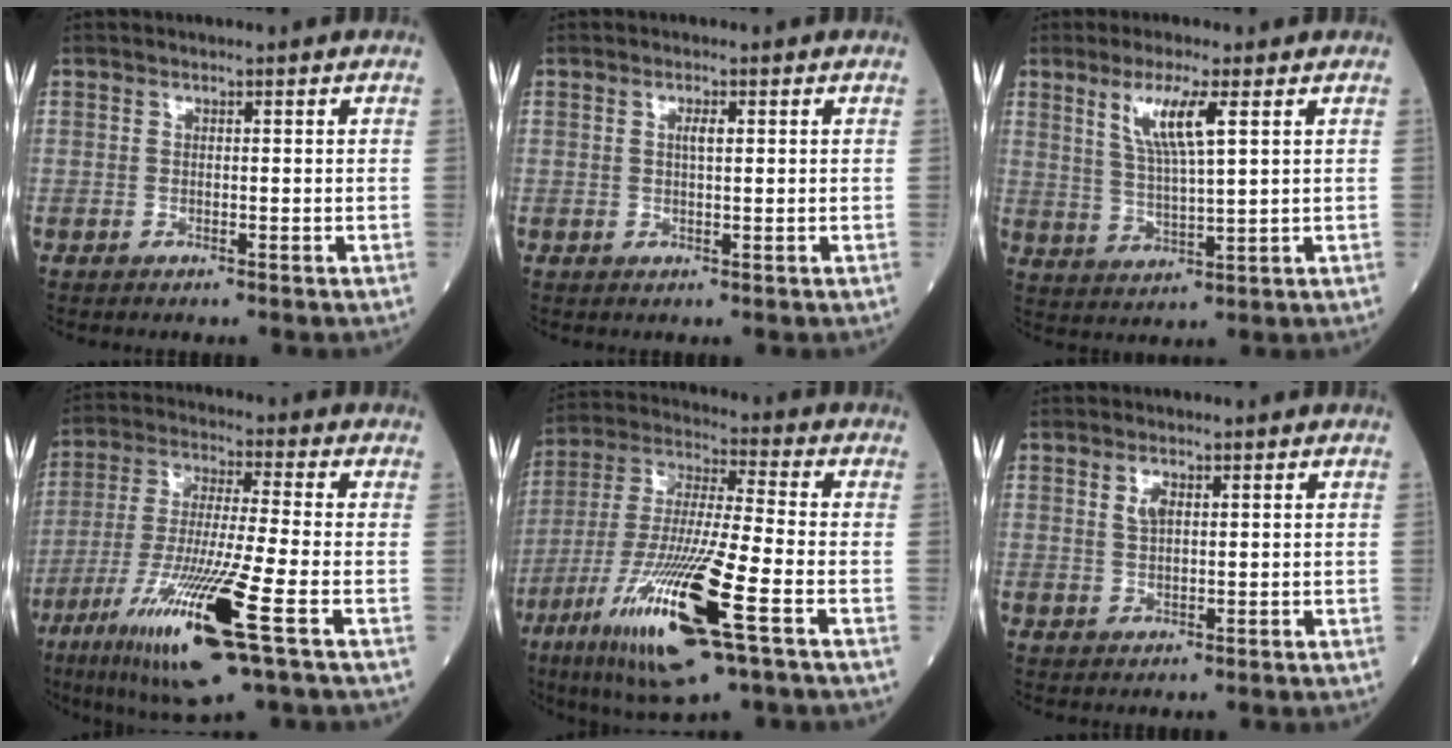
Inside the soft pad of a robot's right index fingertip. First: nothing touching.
{"total": 1.3, "force": [0.5, 0.2, 1.2], "torque": [-0.025, 0.001, 0.011]}
{"total": 7.4, "force": [3.4, 0.4, 6.6], "torque": [-0.135, -0.003, 0.071]}
{"total": 16.5, "force": [-7.4, 0.0, 14.8], "torque": [-0.305, -0.042, -0.132]}
{"total": 19.5, "force": [-8.5, 1.5, 17.5], "torque": [-0.371, -0.040, -0.152]}
{"total": 2.1, "force": [1.0, 0.9, 1.6], "torque": [-0.033, 0.001, 0.025]}